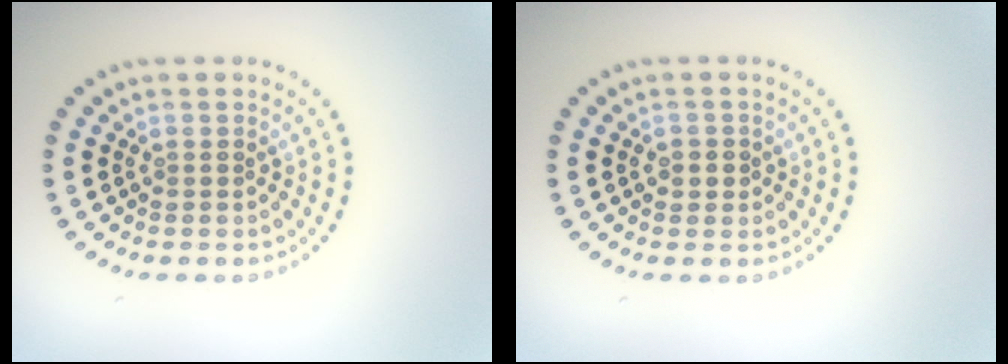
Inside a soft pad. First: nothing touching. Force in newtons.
{"total": 1.1, "press": 1.1, "slide": 0.3}